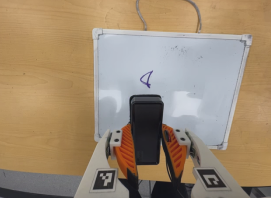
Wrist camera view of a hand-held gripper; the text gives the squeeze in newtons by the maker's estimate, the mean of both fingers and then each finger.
{"total": 6.0, "left": 5.0, "right": 7.0}